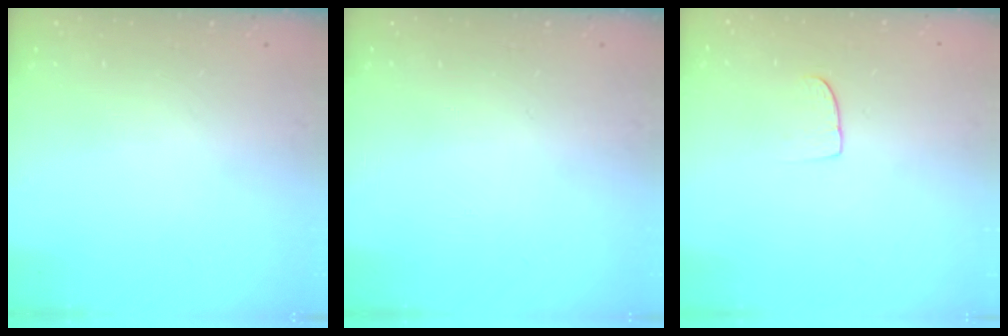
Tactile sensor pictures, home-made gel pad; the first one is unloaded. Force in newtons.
{"total": 0.0}
{"total": 5.6, "press": 5.5, "slide": 0.5}